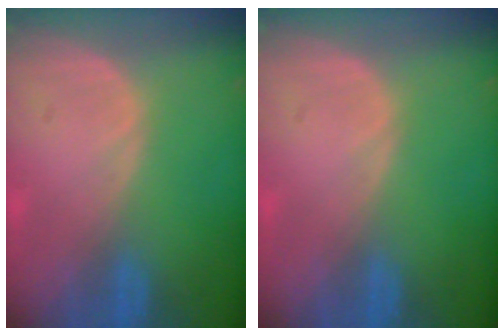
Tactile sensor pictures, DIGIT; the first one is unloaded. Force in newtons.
{"total": 0.0}